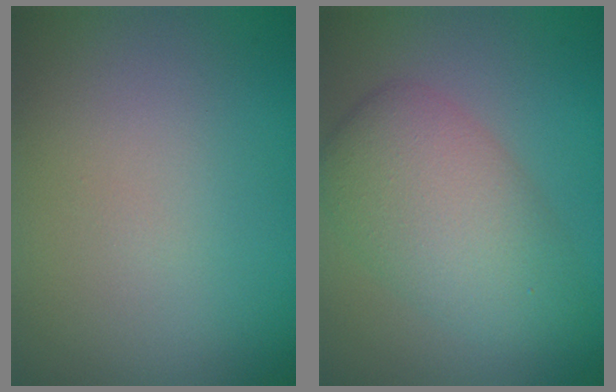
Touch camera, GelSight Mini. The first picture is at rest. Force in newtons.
{"total": 5.8, "press": 5.8, "slide": 0.3}